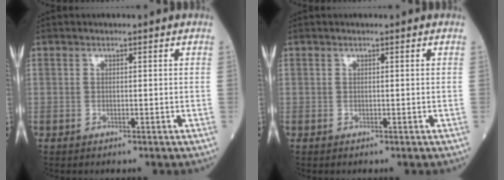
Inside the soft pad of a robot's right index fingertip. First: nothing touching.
{"total": 0.0}